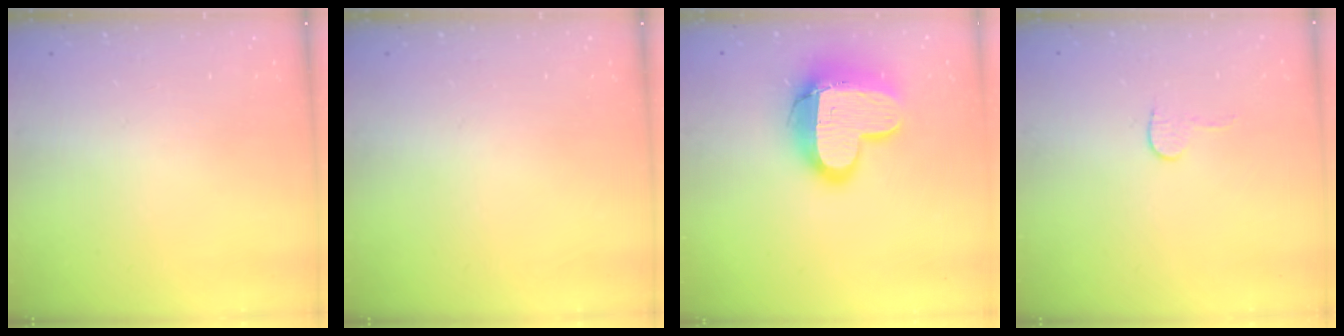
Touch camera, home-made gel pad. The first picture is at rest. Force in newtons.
{"total": 0.0}
{"total": 16.2, "press": 16.2, "slide": 1.4}
{"total": 4.0, "press": 4.0, "slide": 0.3}